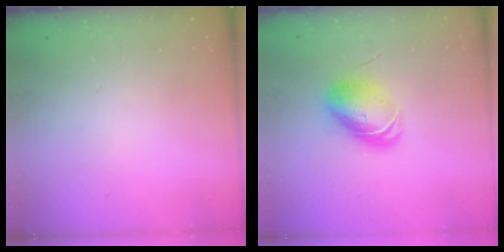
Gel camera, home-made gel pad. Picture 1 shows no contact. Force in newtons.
{"total": 10.7, "press": 10.4, "slide": 2.5}